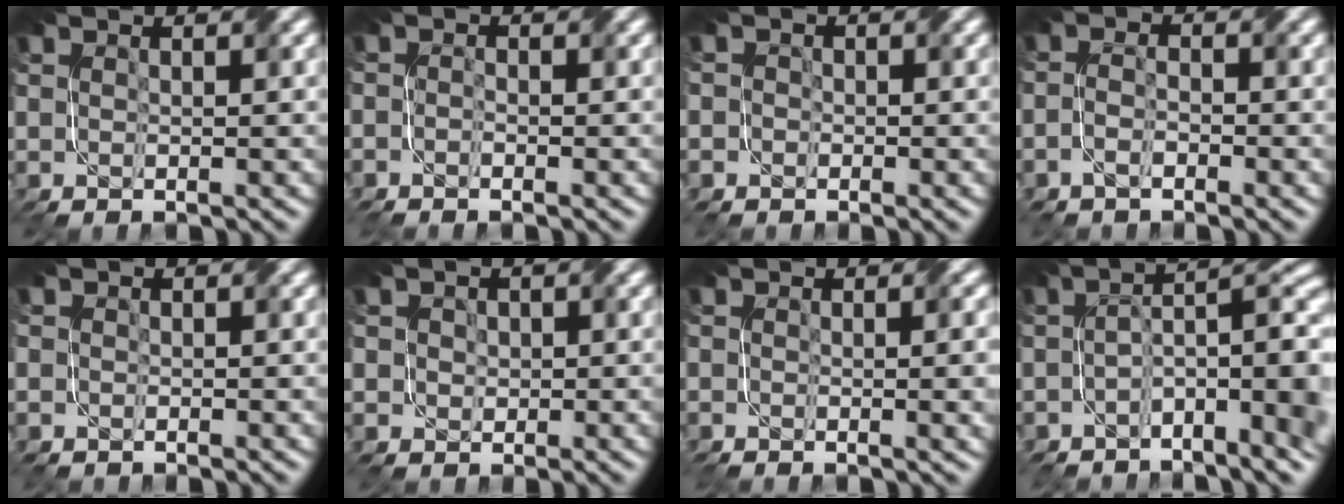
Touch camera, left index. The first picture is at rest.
{"total": 2.0, "force": [-1.8, -0.3, -0.7], "torque": [0.011, -0.004, -0.016]}
{"total": 1.8, "force": [-1.3, 0.9, -0.8], "torque": [0.023, 0.000, -0.011]}
{"total": 2.4, "force": [-2.4, 0.2, 0.0], "torque": [-0.008, 0.000, -0.028]}
{"total": 1.6, "force": [-1.2, 0.6, -1.0], "torque": [0.024, -0.007, -0.006]}
{"total": 1.5, "force": [-0.5, 1.2, -0.7], "torque": [0.003, 0.001, 0.018]}
{"total": 3.1, "force": [-1.4, 1.2, 2.5], "torque": [0.003, 0.007, -0.009]}
{"total": 6.8, "force": [-2.6, 2.1, 5.9], "torque": [-0.081, 0.005, -0.030]}